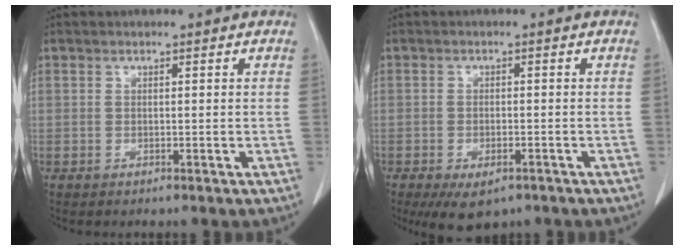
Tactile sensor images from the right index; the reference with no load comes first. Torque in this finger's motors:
{"motor_torque": [0.62, -0.49, 0.14, 0.05]}